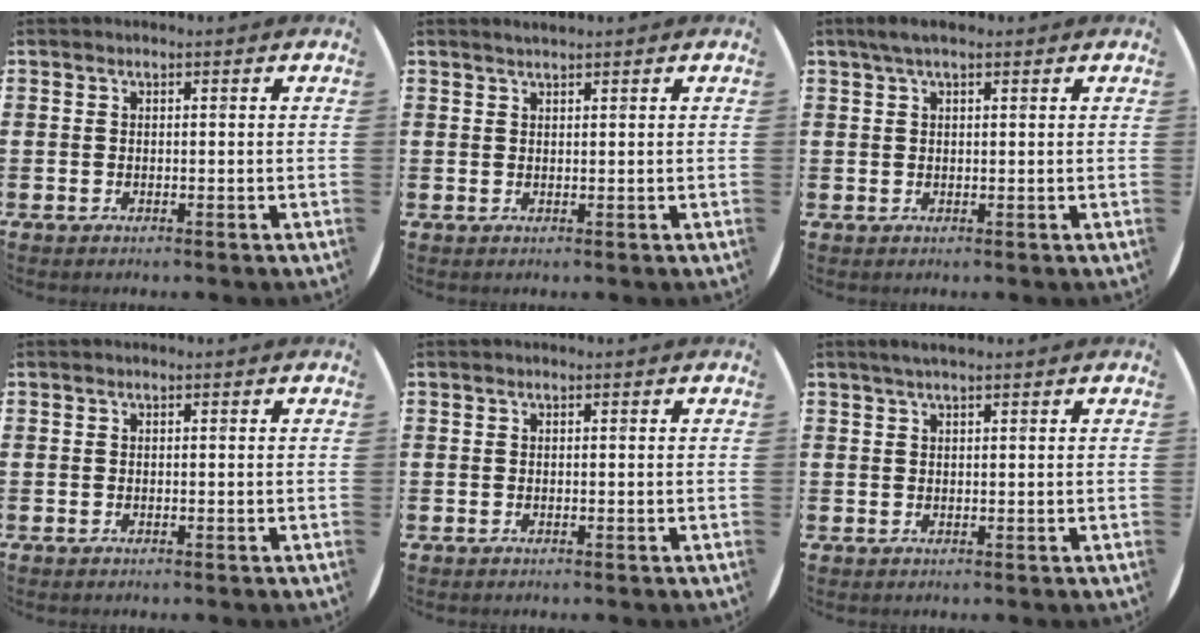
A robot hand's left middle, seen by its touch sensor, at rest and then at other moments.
{"total": 1.0, "force": [0.9, 0.0, 0.3], "torque": [-0.005, 0.000, 0.017]}
{"total": 2.1, "force": [1.5, 0.7, 1.3], "torque": [-0.028, 0.007, 0.026]}
{"total": 0.0}
{"total": 0.0}
{"total": 1.5, "force": [1.2, 0.2, 0.9], "torque": [-0.018, 0.004, 0.021]}